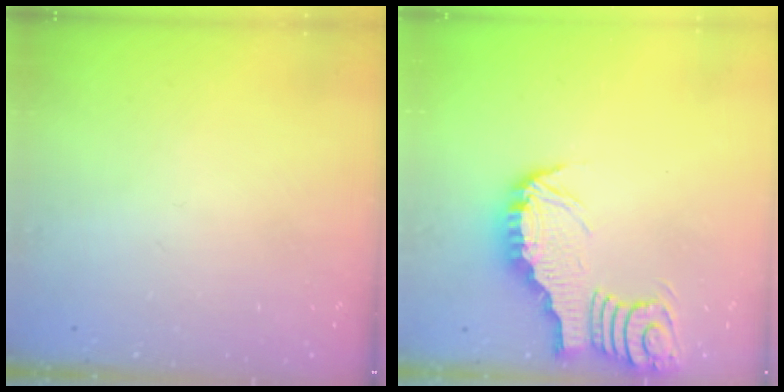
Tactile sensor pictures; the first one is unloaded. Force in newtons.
{"total": 3.3, "press": 3.3, "slide": 0.2}